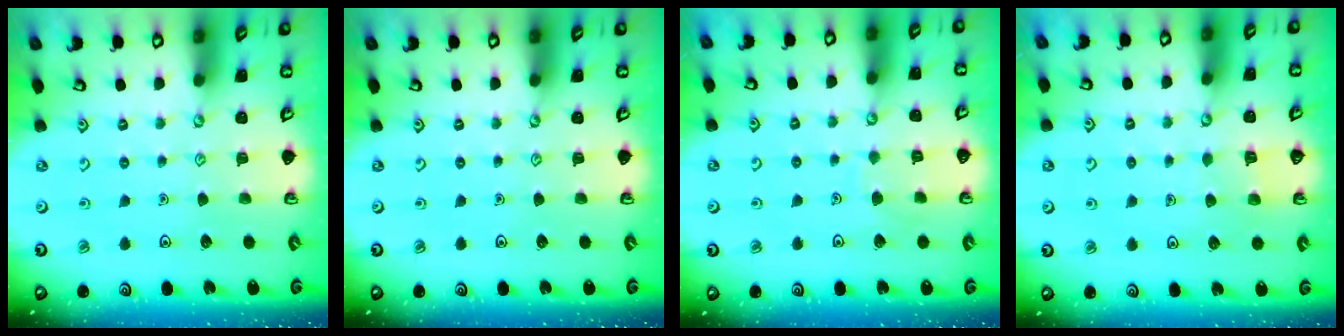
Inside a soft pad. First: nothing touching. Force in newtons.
{"total": 0.0}
{"total": 5.2, "press": 5.1, "slide": 0.4}
{"total": 2.6, "press": 2.6, "slide": 0.2}